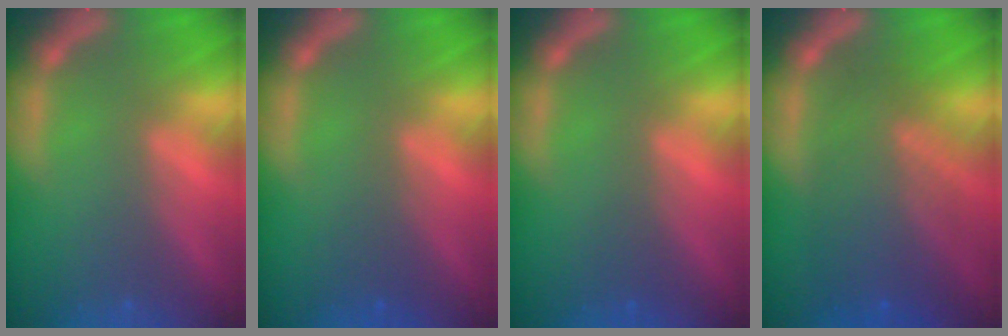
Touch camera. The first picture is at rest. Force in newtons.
{"total": 1.5}
{"total": 1.0}
{"total": 8.0}